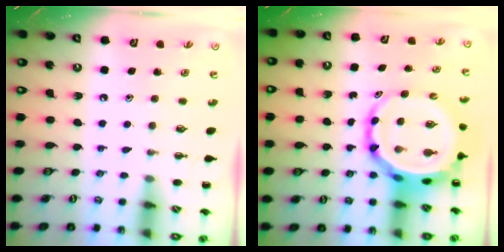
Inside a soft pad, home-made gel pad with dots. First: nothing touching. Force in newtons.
{"total": 9.6, "press": 9.3, "slide": 2.5}